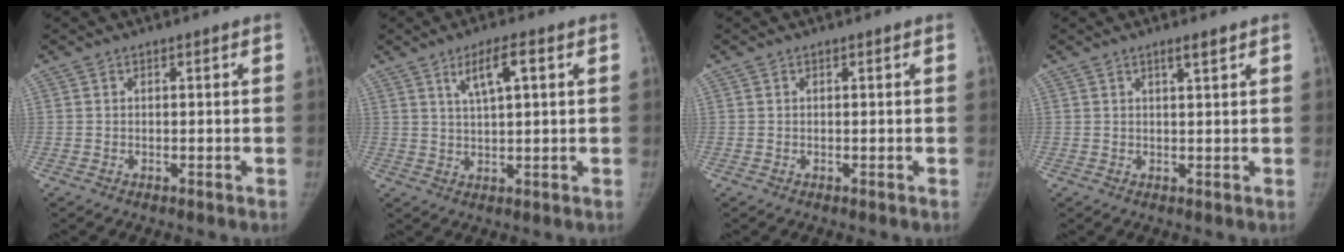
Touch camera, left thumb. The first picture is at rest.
{"total": 5.8, "force": [2.5, 1.4, 5.1], "torque": [-0.090, -0.001, 0.046]}
{"total": 0.0}
{"total": 1.9, "force": [1.3, 0.2, 1.4], "torque": [-0.022, -0.007, 0.023]}